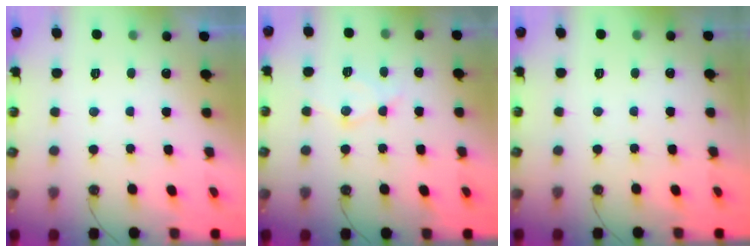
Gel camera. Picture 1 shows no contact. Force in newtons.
{"total": 9.0, "press": 9.0, "slide": 0.7}
{"total": 0.0}